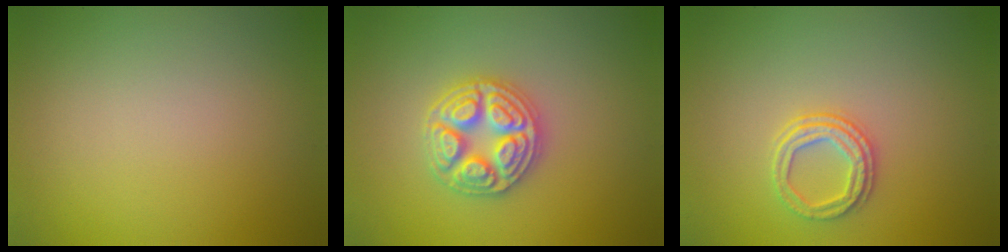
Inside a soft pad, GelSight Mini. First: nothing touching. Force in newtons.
{"total": 4.9, "press": 4.8, "slide": 0.6}
{"total": 2.5, "press": 2.3, "slide": 1.0}